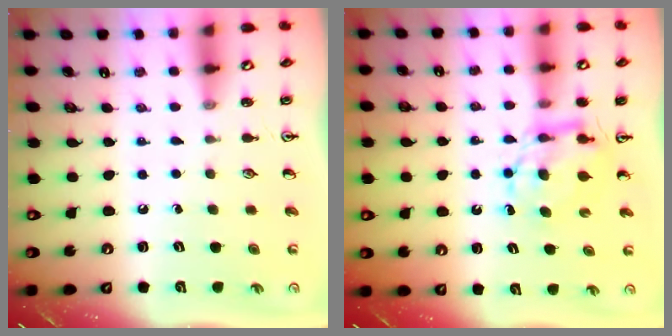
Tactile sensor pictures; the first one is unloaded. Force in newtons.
{"total": 7.1, "press": 7.1, "slide": 0.3}